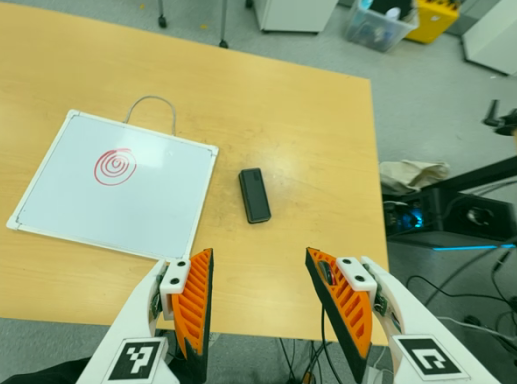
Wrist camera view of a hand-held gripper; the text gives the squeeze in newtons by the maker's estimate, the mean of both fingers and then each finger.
{"total": 0.0}